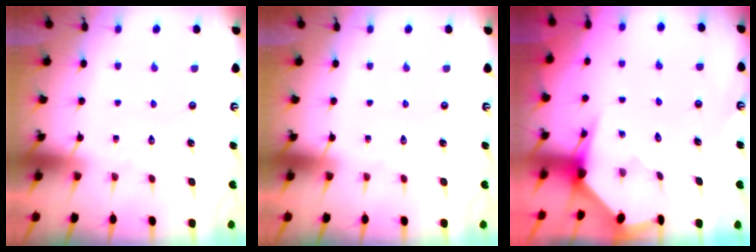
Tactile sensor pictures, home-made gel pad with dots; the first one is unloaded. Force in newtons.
{"total": 0.0}
{"total": 3.3, "press": 3.3, "slide": 0.3}